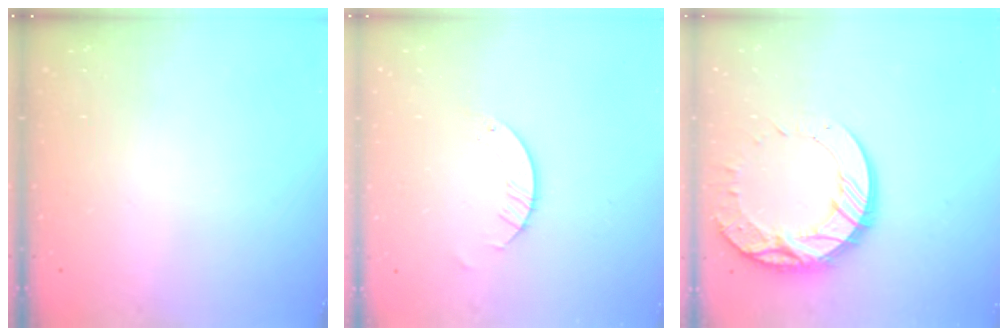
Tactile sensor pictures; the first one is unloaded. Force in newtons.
{"total": 3.2, "press": 3.2, "slide": 0.3}
{"total": 16.6, "press": 16.5, "slide": 1.3}